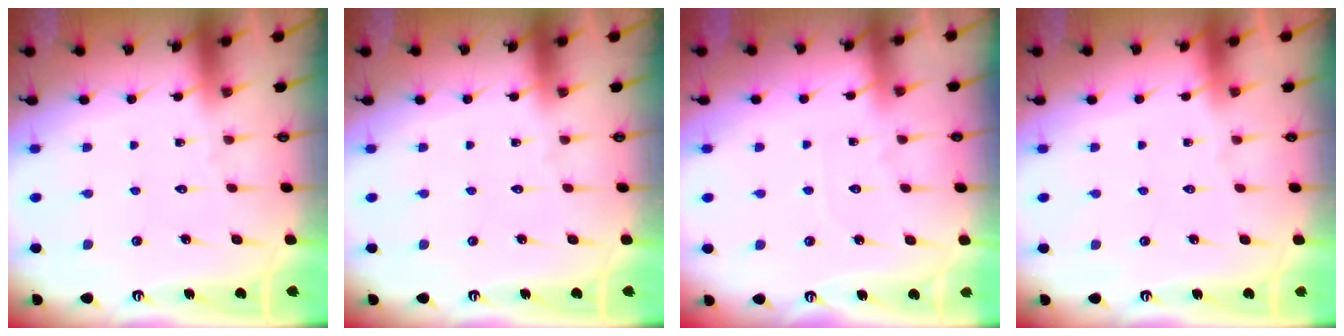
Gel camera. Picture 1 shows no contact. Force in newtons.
{"total": 0.0}
{"total": 2.7, "press": 2.7, "slide": 0.3}
{"total": 0.6, "press": 0.6, "slide": 0.2}